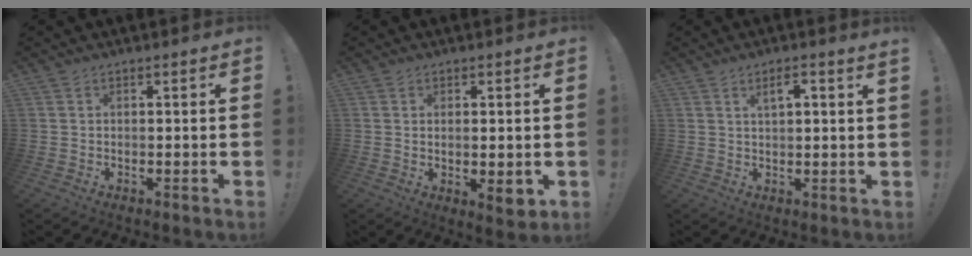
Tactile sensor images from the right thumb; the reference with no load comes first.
{"total": 4.4, "force": [0.2, 1.6, 4.1], "torque": [-0.047, -0.007, 0.009]}
{"total": 3.3, "force": [1.6, 0.5, 2.8], "torque": [-0.042, -0.005, 0.022]}